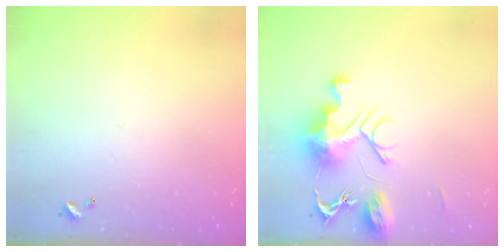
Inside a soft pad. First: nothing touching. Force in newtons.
{"total": 11.5, "press": 11.5, "slide": 1.2}